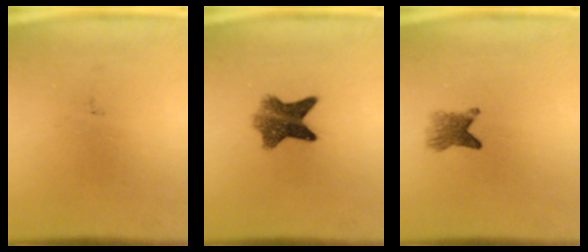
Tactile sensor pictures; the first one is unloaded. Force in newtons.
{"total": 6.9}
{"total": 3.1}